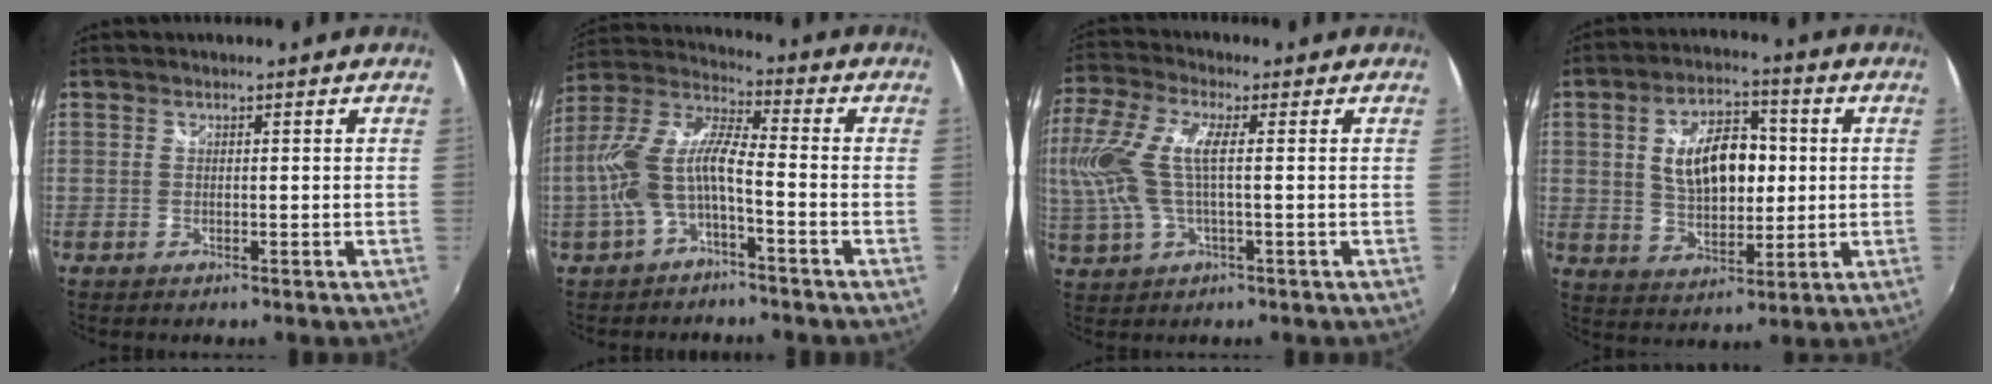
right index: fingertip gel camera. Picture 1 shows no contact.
{"total": 11.1, "force": [-3.4, 3.2, 10.1], "torque": [-0.223, 0.011, -0.063]}
{"total": 13.5, "force": [0.7, 4.8, 12.6], "torque": [-0.257, 0.002, 0.016]}
{"total": 12.7, "force": [1.6, 7.0, 10.5], "torque": [-0.185, 0.015, 0.034]}